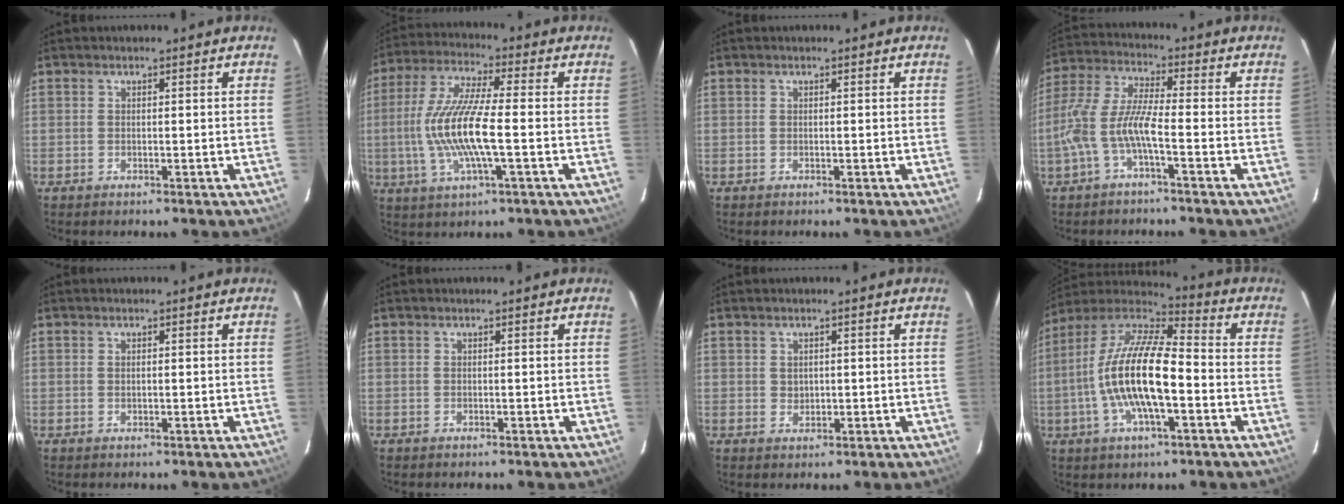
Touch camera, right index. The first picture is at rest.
{"total": 13.5, "force": [-2.0, 1.9, 13.2], "torque": [-0.267, -0.002, -0.039]}
{"total": 0.0}
{"total": 8.8, "force": [-3.4, 1.3, 8.0], "torque": [-0.185, 0.008, -0.068]}
{"total": 0.6, "force": [0.2, 0.4, 0.5], "torque": [-0.010, 0.002, 0.003]}
{"total": 0.0}
{"total": 1.6, "force": [0.6, 1.4, 0.6], "torque": [-0.005, 0.004, 0.014]}
{"total": 18.0, "force": [-3.5, 5.6, 16.8], "torque": [-0.320, -0.001, -0.074]}